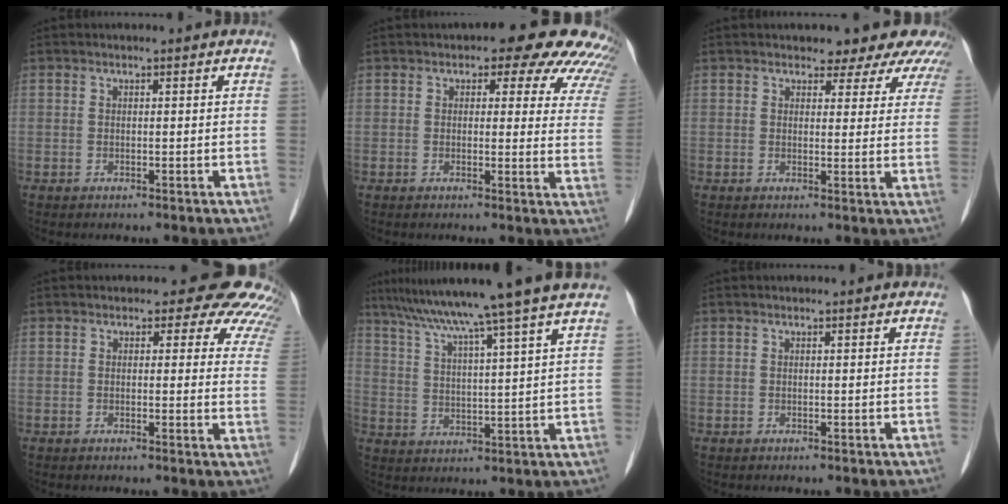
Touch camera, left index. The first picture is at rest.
{"total": 11.8, "force": [9.0, 4.7, 5.9], "torque": [-0.033, 0.006, 0.072]}
{"total": 9.1, "force": [8.2, 3.5, 1.8], "torque": [0.009, 0.000, 0.066]}
{"total": 10.2, "force": [8.8, 4.1, 2.9], "torque": [0.005, -0.010, 0.059]}
{"total": 15.3, "force": [12.1, -2.5, 9.0], "torque": [-0.144, 0.002, 0.175]}
{"total": 0.0}